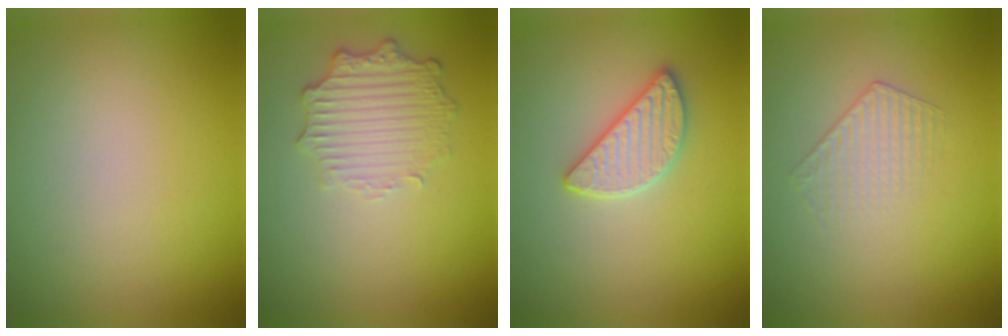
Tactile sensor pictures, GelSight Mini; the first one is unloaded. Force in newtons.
{"total": 2.9, "press": 2.4, "slide": 1.6}
{"total": 2.8, "press": 2.8, "slide": 0.5}
{"total": 1.3, "press": 0.6, "slide": 1.2}